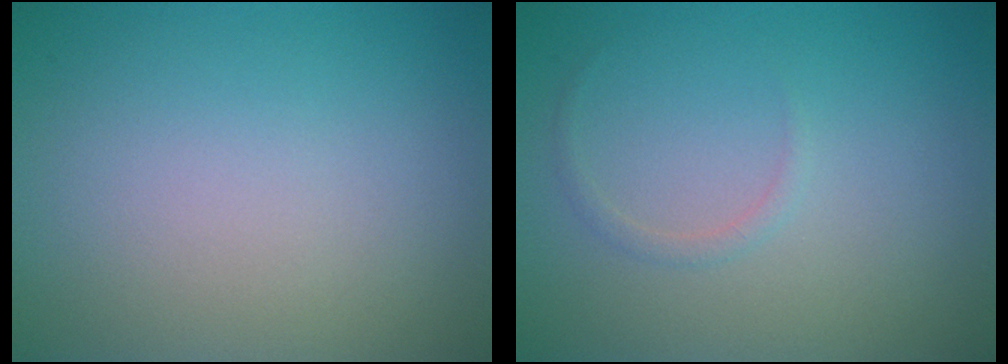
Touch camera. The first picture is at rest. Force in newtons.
{"total": 0.7, "press": 0.7, "slide": 0.1}